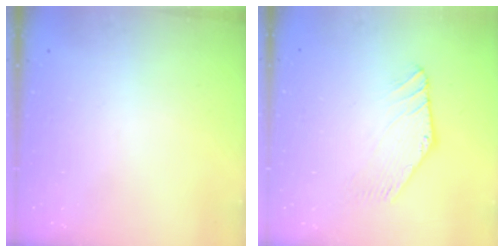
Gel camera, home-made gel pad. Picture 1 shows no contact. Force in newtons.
{"total": 1.3, "press": 1.3, "slide": 0.1}